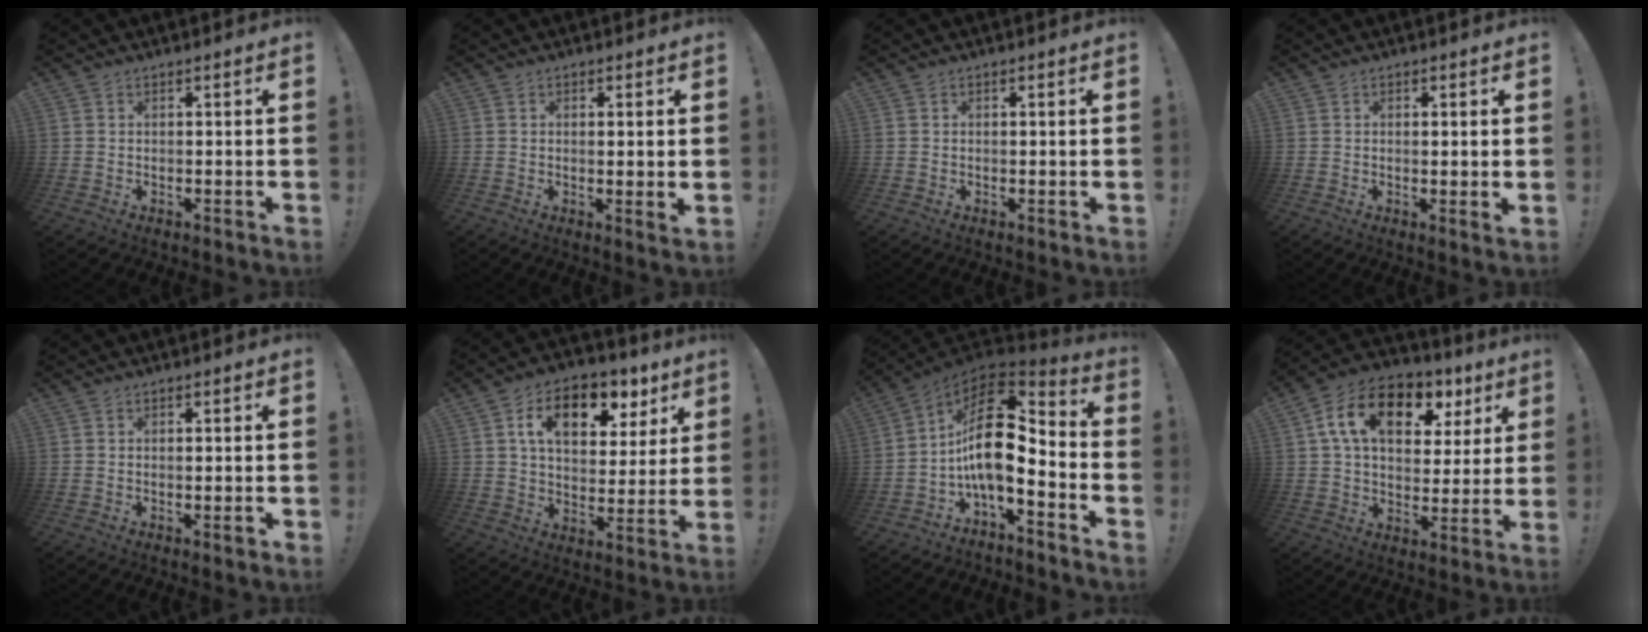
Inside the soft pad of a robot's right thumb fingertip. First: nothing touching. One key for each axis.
{"total": 2.2, "fx": 0.5, "fy": 0.0, "fz": 2.2, "tx": -0.025, "ty": -0.008, "tz": 0.006}
{"total": 0.0}
{"total": 2.1, "fx": 0.4, "fy": 0.0, "fz": 2.0, "tx": -0.022, "ty": -0.007, "tz": 0.005}
{"total": 1.9, "fx": -0.6, "fy": 0.0, "fz": 1.8, "tx": -0.023, "ty": -0.003, "tz": -0.011}
{"total": 14.1, "fx": 6.9, "fy": 8.4, "fz": 9.0, "tx": -0.138, "ty": -0.028, "tz": 0.119}
{"total": 18.6, "fx": 0.4, "fy": 8.4, "fz": 16.6, "tx": -0.306, "ty": -0.003, "tz": 0.007}
{"total": 17.4, "fx": 7.2, "fy": 10.9, "fz": 11.5, "tx": -0.186, "ty": -0.016, "tz": 0.128}